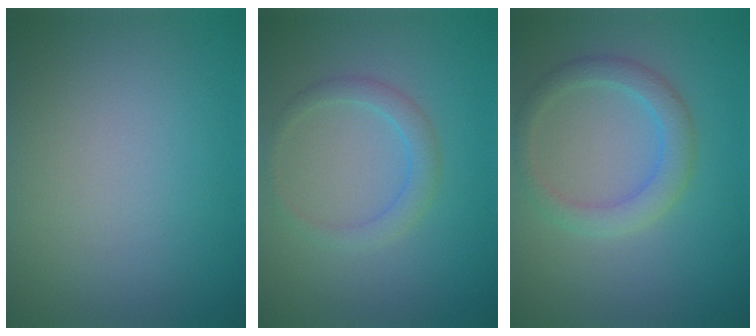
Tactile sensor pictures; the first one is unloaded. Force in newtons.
{"total": 1.9, "press": 1.9, "slide": 0.1}
{"total": 2.9, "press": 2.9, "slide": 0.3}